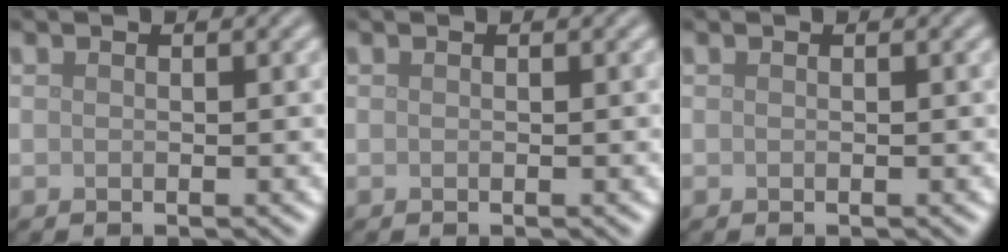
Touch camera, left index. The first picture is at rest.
{"total": 0.0}
{"total": 0.0}